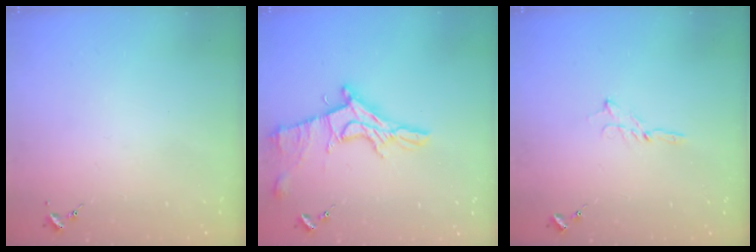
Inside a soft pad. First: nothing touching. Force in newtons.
{"total": 14.1, "press": 14.1, "slide": 1.3}
{"total": 2.0, "press": 2.0, "slide": 0.2}